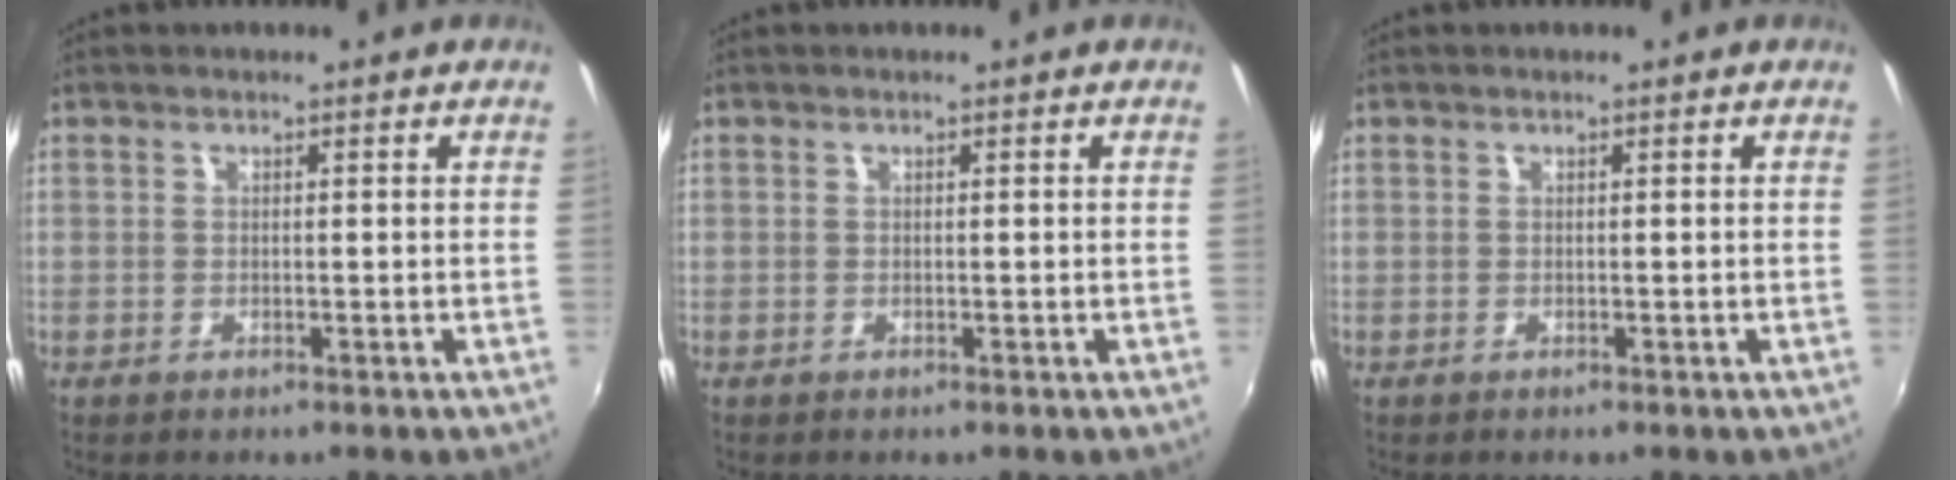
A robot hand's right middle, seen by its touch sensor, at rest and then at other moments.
{"total": 0.0}
{"total": 0.0}